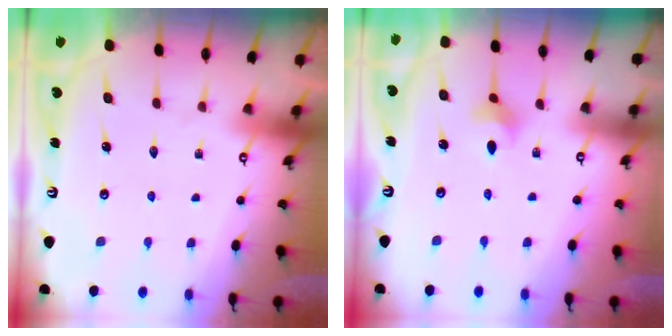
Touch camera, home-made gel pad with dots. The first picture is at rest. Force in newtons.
{"total": 2.9, "press": 2.9, "slide": 0.7}